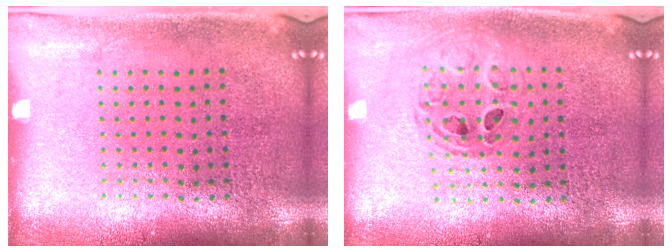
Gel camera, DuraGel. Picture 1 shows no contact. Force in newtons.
{"total": 0.9, "press": 0.8, "slide": 0.1}